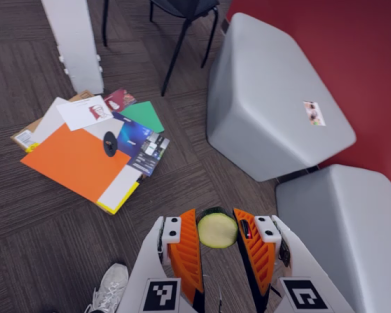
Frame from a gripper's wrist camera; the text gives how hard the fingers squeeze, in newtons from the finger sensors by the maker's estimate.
{"total": 8.1, "left": 8.1, "right": 8.1}